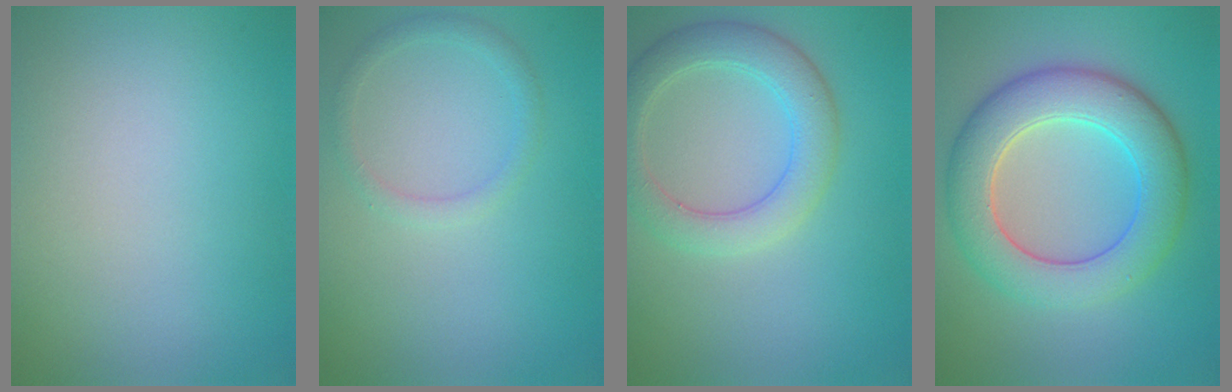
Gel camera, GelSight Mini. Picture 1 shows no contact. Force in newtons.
{"total": 1.4, "press": 1.4, "slide": 0.2}
{"total": 4.4, "press": 4.4, "slide": 0.3}
{"total": 7.6, "press": 7.6, "slide": 0.5}